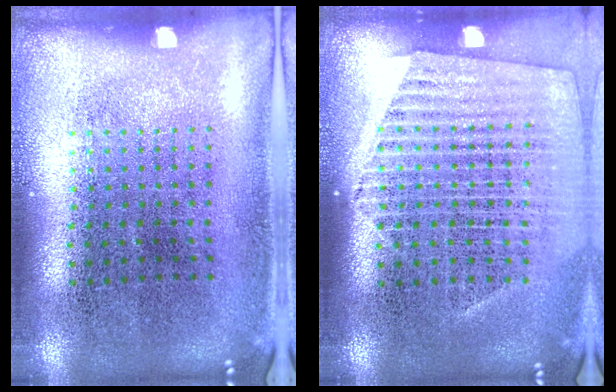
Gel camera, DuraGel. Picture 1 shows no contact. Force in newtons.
{"total": 1.5, "press": 1.5, "slide": 0.5}